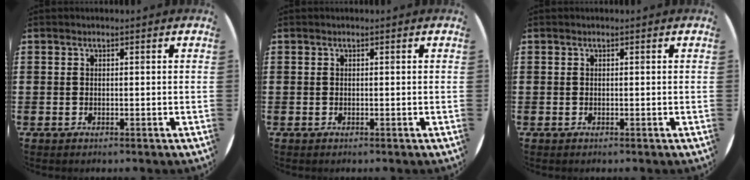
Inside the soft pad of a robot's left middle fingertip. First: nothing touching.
{"total": 0.0}
{"total": 0.0}